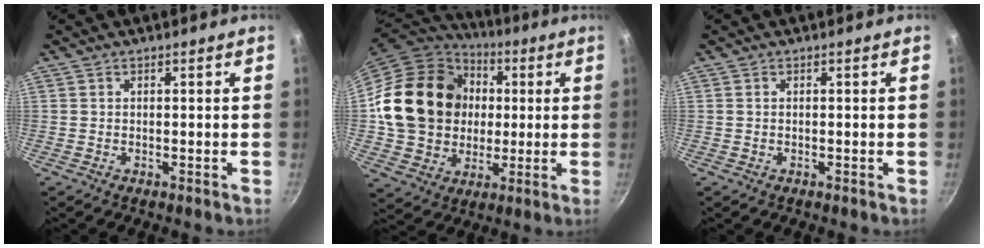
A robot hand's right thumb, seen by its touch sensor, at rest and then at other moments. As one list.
[{"total": 22.1, "force": [2.5, 18.4, 12.0], "torque": [-0.187, 0.021, 0.050]}, {"total": 0.0}]